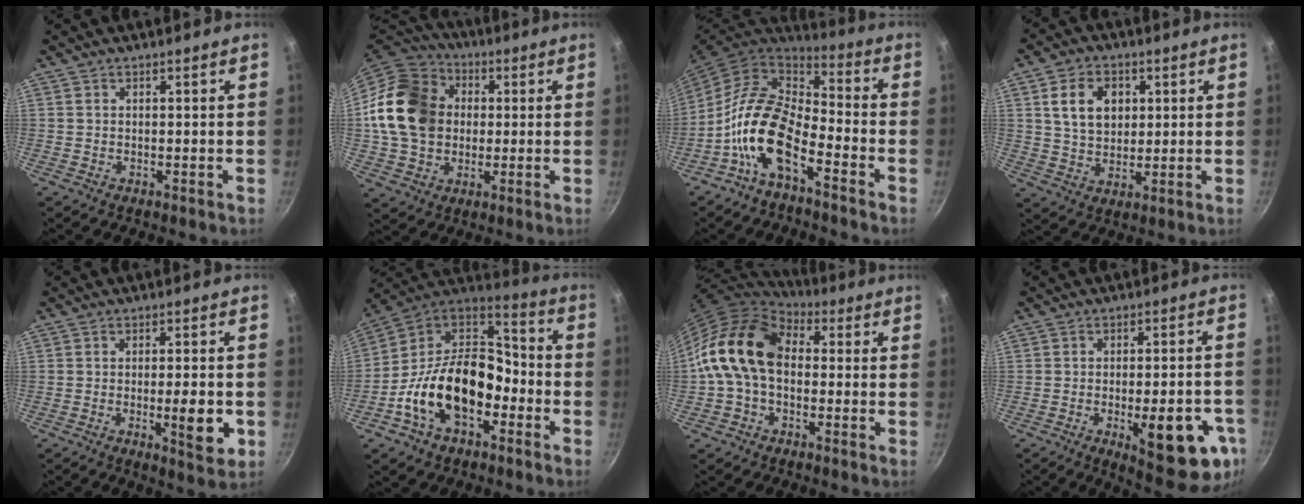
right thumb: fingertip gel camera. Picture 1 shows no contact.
{"total": 19.5, "force": [2.0, 15.6, 11.4], "torque": [-0.194, 0.030, 0.032]}
{"total": 15.0, "force": [-6.5, 7.6, 11.2], "torque": [-0.201, 0.062, -0.141]}
{"total": 9.6, "force": [2.6, 7.0, 6.0], "torque": [-0.082, -0.004, 0.046]}
{"total": 8.1, "force": [-2.0, 2.1, 7.5], "torque": [-0.102, 0.000, -0.027]}
{"total": 21.4, "force": [-6.1, 13.8, 15.2], "torque": [-0.240, 0.064, -0.117]}
{"total": 15.3, "force": [0.8, 10.6, 11.0], "torque": [-0.176, 0.031, -0.004]}
{"total": 18.0, "force": [-6.5, 6.5, 15.5], "torque": [-0.164, 0.011, -0.079]}